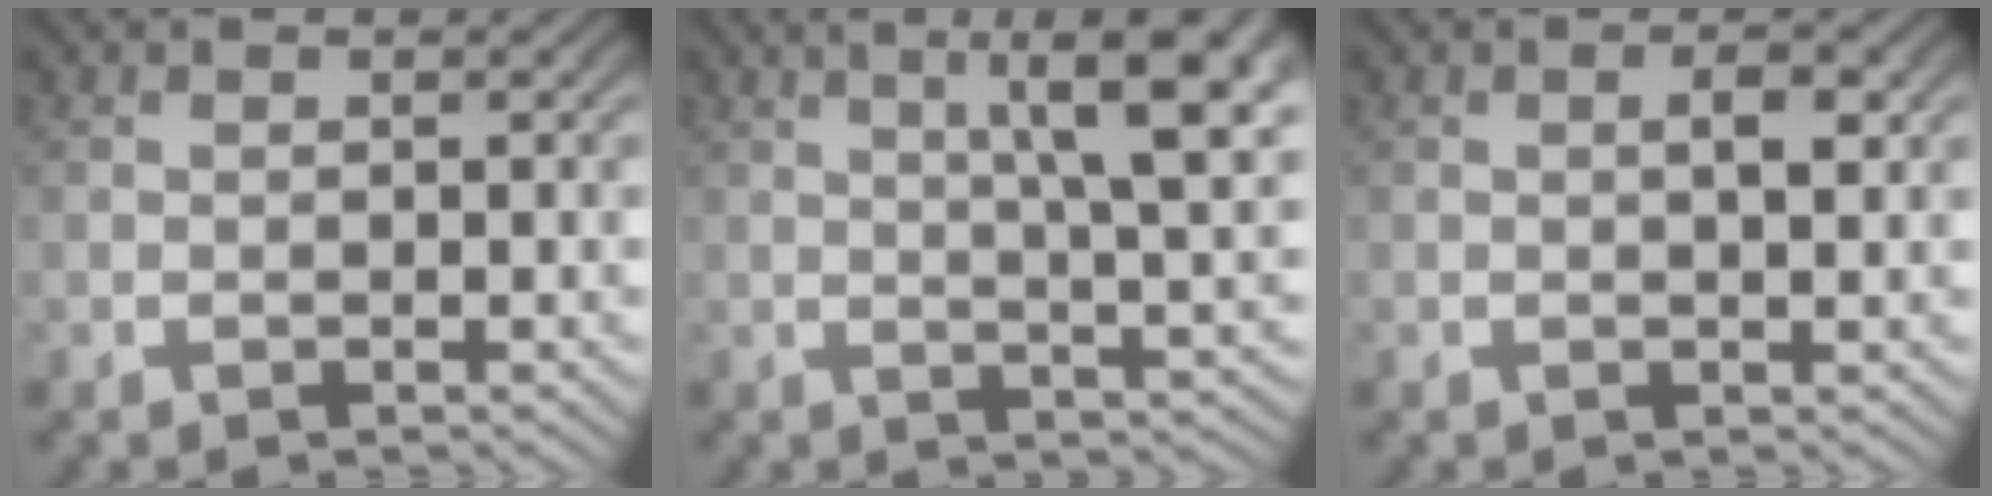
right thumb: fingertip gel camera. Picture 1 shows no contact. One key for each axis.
{"total": 10.4, "fx": 3.6, "fy": 4.3, "fz": 8.8, "tx": -0.099, "ty": 0.011, "tz": 0.047}
{"total": 1.6, "fx": 0.3, "fy": 0.6, "fz": 1.5, "tx": -0.019, "ty": 0.004, "tz": 0.003}